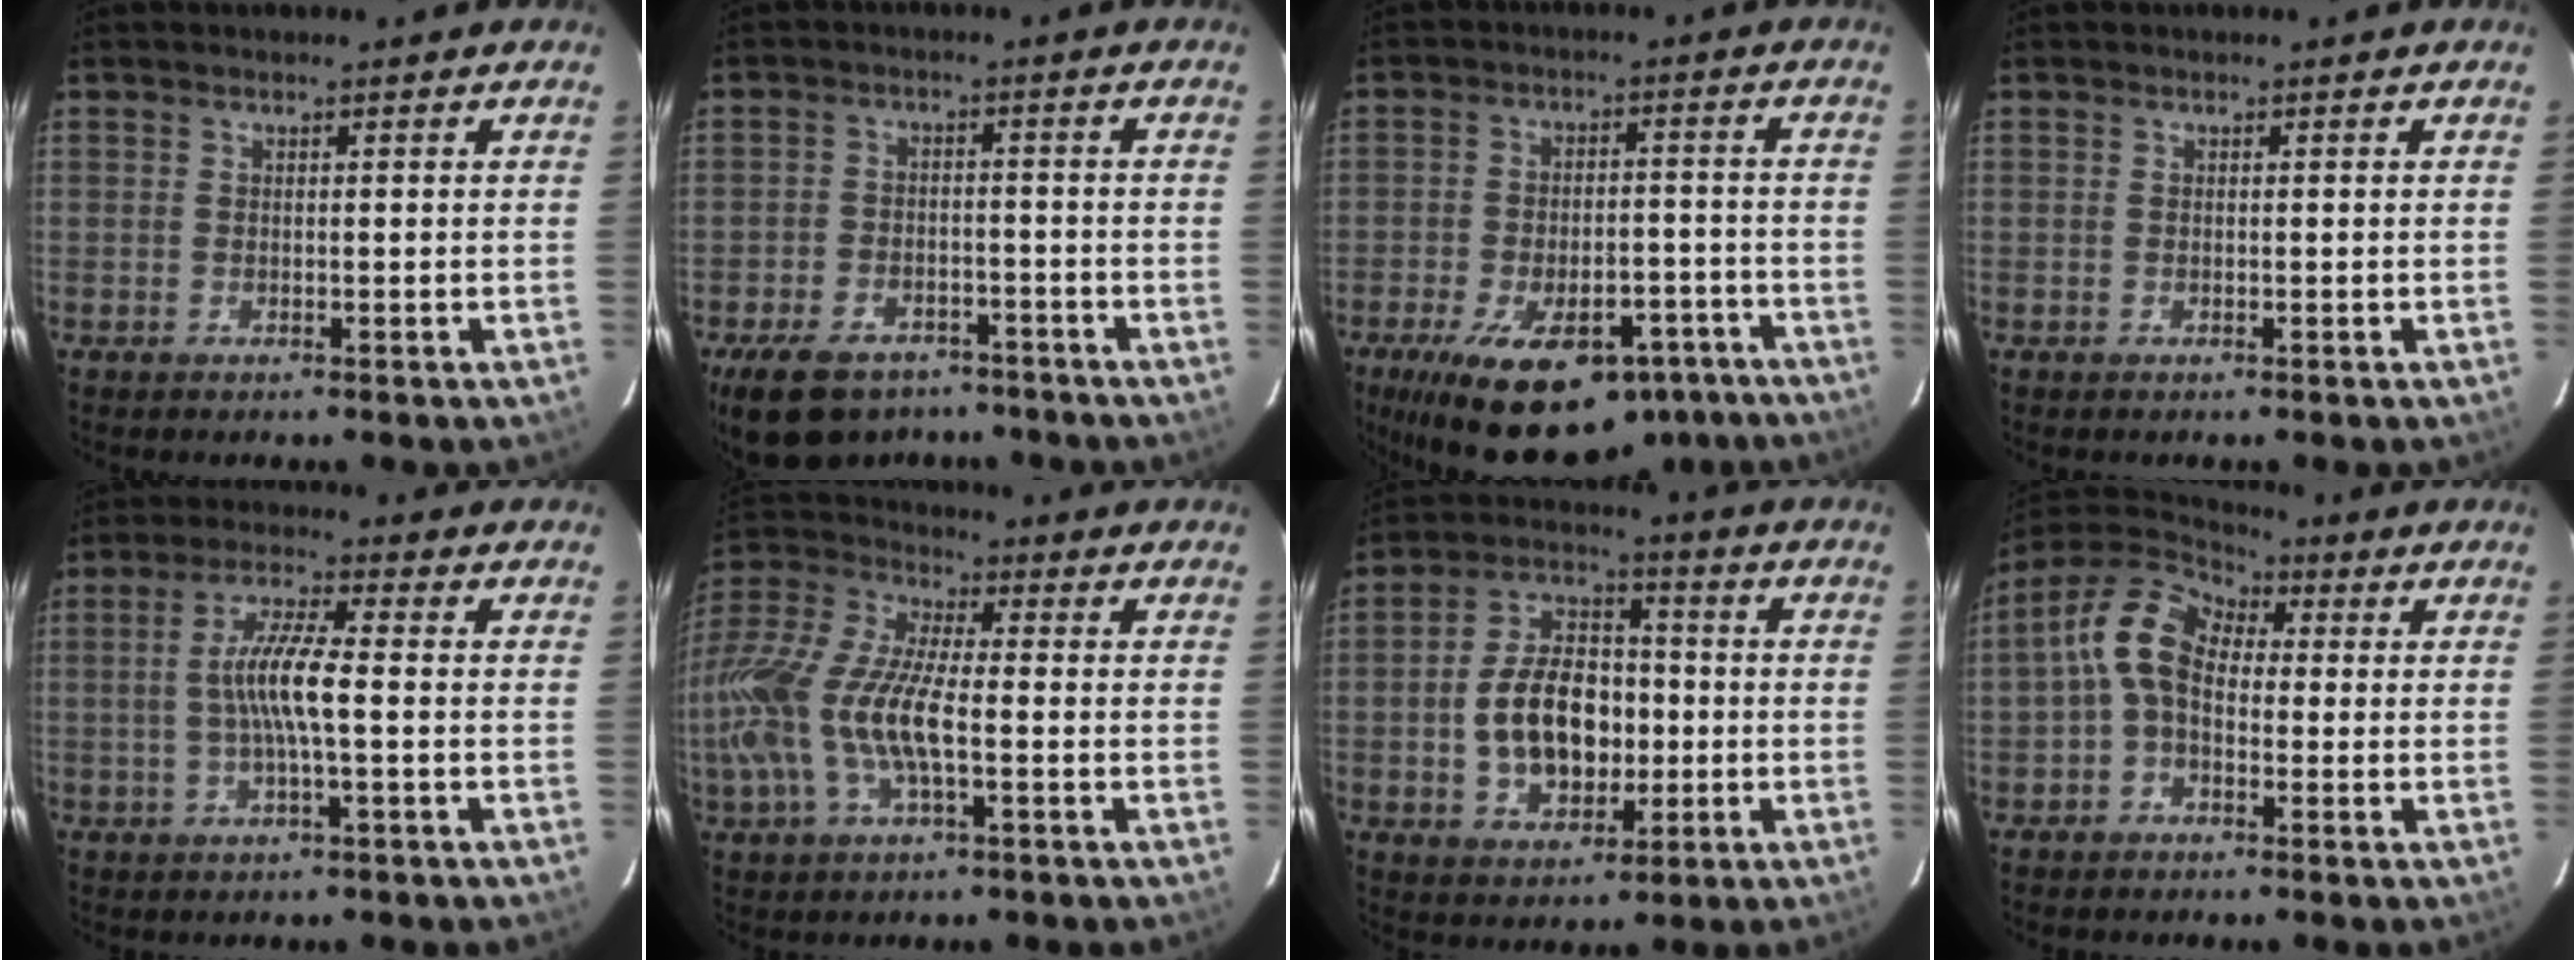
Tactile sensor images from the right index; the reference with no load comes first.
{"total": 14.3, "force": [-10.3, 7.7, 6.3], "torque": [-0.155, 0.003, -0.151]}
{"total": 20.9, "force": [-14.7, 9.4, 11.6], "torque": [-0.217, -0.010, -0.198]}
{"total": 0.0}
{"total": 7.5, "force": [-0.8, 0.6, 7.5], "torque": [-0.146, 0.003, -0.015]}
{"total": 18.3, "force": [-3.4, 6.9, 16.6], "torque": [-0.348, -0.003, -0.071]}
{"total": 13.4, "force": [-1.8, 8.8, 9.9], "torque": [-0.194, 0.025, -0.019]}
{"total": 9.7, "force": [-0.2, 6.7, 7.1], "torque": [-0.138, 0.031, -0.012]}